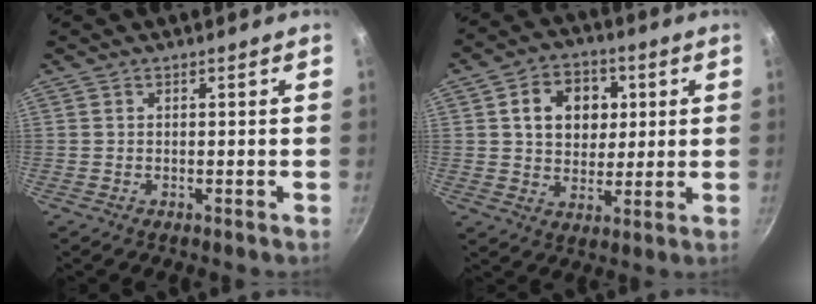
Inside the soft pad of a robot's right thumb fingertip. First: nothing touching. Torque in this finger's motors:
{"motor_torque": [-0.80, 1.84, 1.06, 0.21, 0.07]}